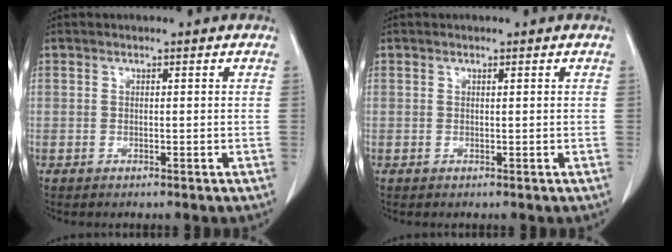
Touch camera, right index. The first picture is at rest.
{"total": 0.0}